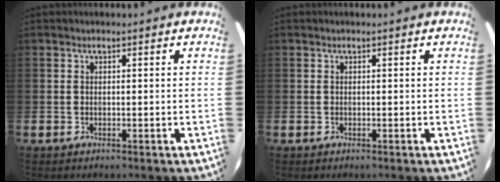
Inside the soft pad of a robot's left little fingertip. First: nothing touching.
{"total": 0.0}